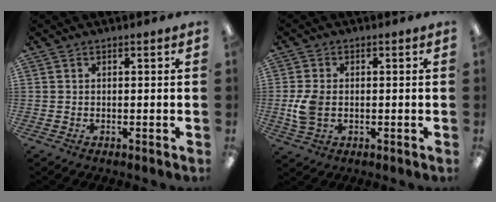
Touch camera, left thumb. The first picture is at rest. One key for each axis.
{"total": 6.2, "fx": -0.6, "fy": 4.2, "fz": 4.5, "tx": -0.094, "ty": -0.003, "tz": -0.014}